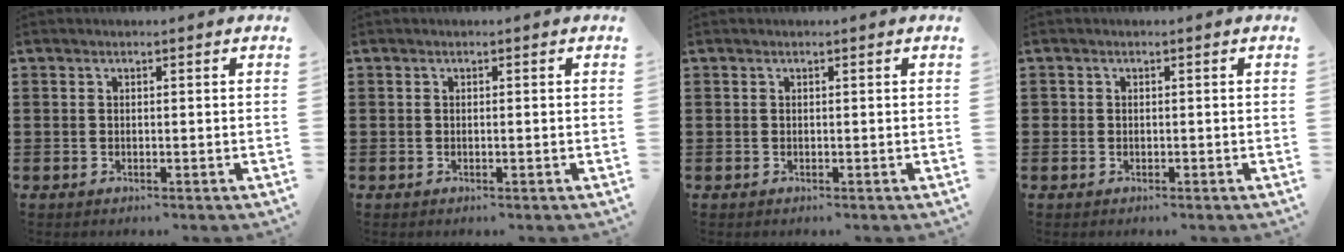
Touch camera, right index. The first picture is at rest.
{"total": 0.0}
{"total": 0.0}
{"total": 0.5, "force": [-0.2, 0.5, 0.1], "torque": [-0.003, 0.002, -0.005]}